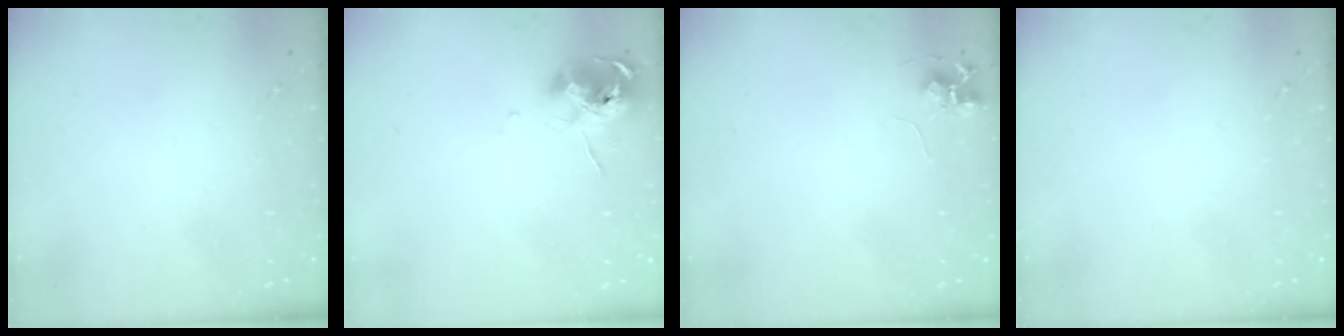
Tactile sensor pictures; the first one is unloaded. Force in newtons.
{"total": 10.5, "press": 10.4, "slide": 1.0}
{"total": 6.9, "press": 6.9, "slide": 0.7}
{"total": 0.0}